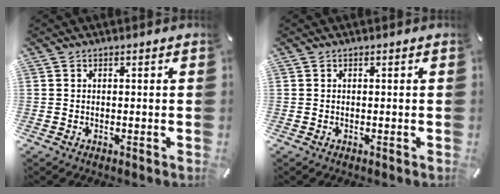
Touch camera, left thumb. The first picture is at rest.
{"total": 0.0}